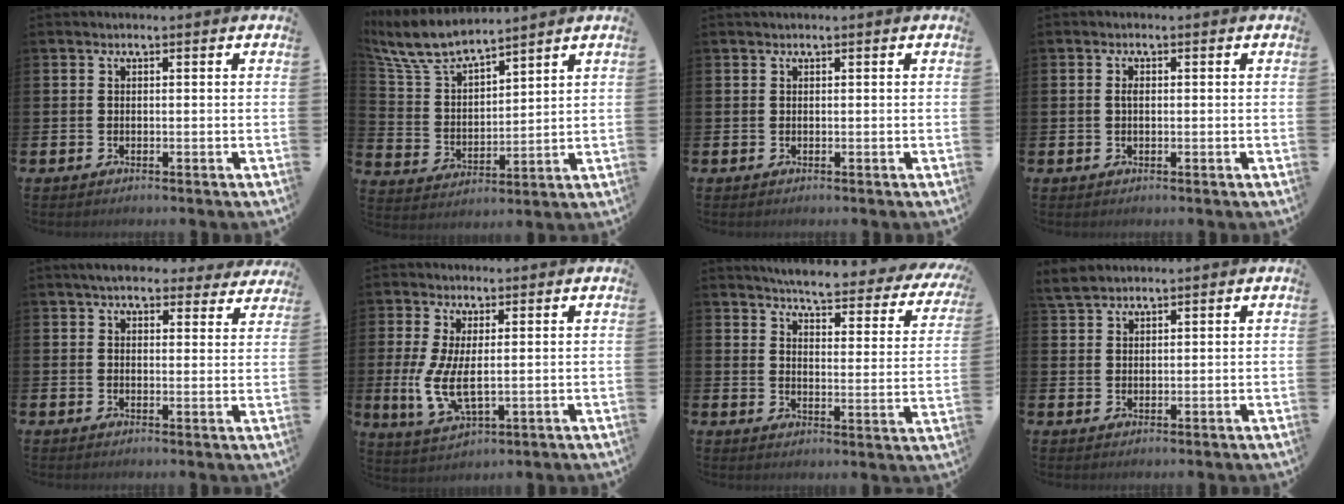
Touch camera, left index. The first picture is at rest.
{"total": 7.8, "force": [7.3, 1.6, 2.5], "torque": [-0.082, -0.036, 0.132]}
{"total": 0.0}
{"total": 0.9, "force": [0.0, 0.6, 0.7], "torque": [-0.011, 0.003, -0.003]}
{"total": 5.2, "force": [4.6, 1.8, 1.7], "torque": [-0.036, -0.014, 0.082]}
{"total": 6.4, "force": [0.9, 2.6, 5.8], "torque": [-0.110, -0.012, 0.016]}
{"total": 4.9, "force": [4.6, 0.5, 1.7], "torque": [-0.048, -0.042, 0.072]}
{"total": 3.0, "force": [2.8, 0.9, 0.6], "torque": [-0.017, -0.003, 0.054]}